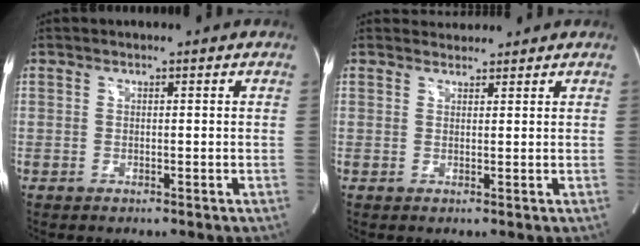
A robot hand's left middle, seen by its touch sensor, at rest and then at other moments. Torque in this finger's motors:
{"motor_torque": [0.01, 0.00, -0.11, -0.02]}